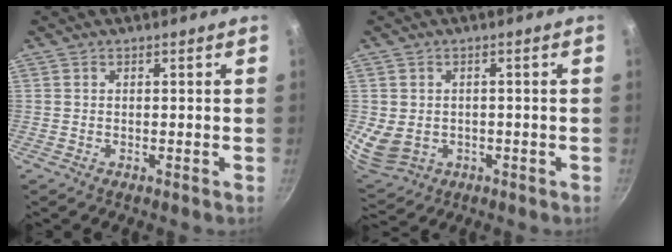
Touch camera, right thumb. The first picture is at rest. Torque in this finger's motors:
{"motor_torque": [0.28, -0.12, 0.59, 0.09, 0.10]}